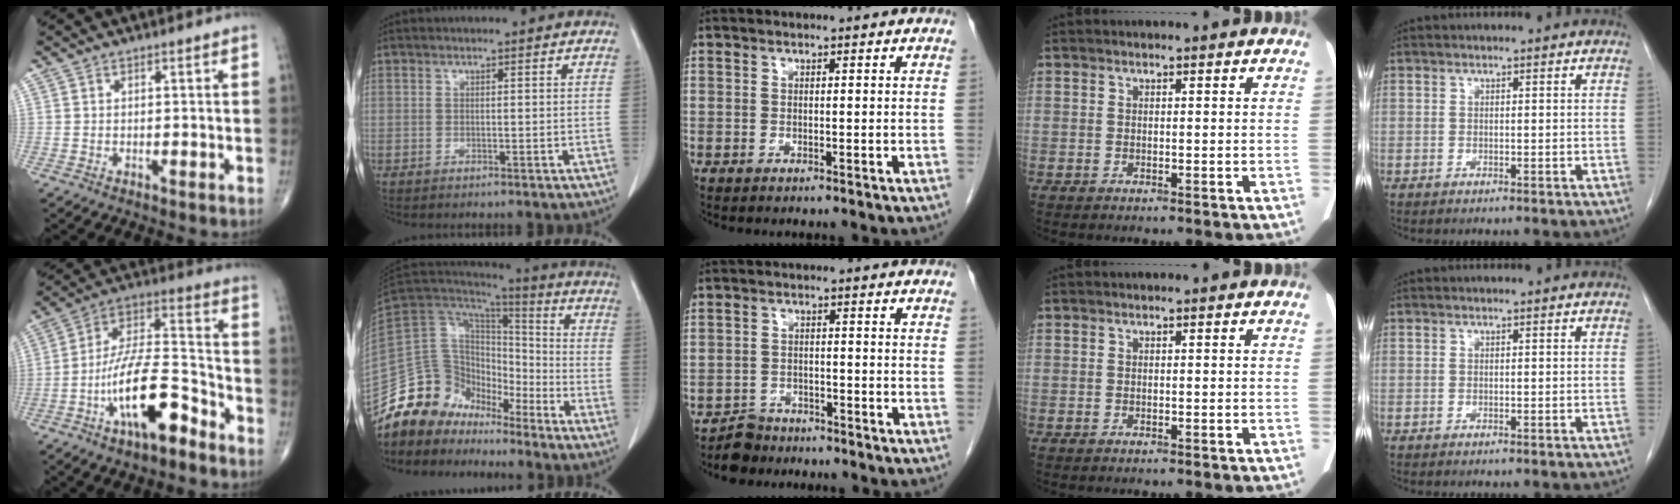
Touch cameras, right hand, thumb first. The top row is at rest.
{"thumb": {"total": 16.5, "force": [-8.2, 6.1, 12.9], "torque": [-0.227, 0.064, -0.146]}, "index": {"total": 17.6, "force": [-14.2, 9.2, 4.8], "torque": [-0.099, 0.060, -0.252]}, "middle": {"total": 3.5, "force": [-2.9, 1.9, -0.4], "torque": [0.001, 0.005, -0.051]}}